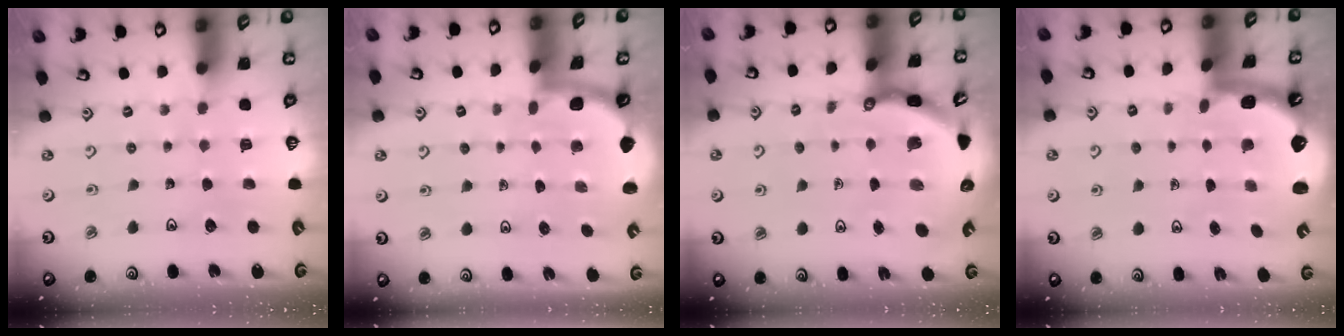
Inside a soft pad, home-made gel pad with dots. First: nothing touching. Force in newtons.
{"total": 1.9, "press": 1.9, "slide": 0.0}
{"total": 6.8, "press": 6.8, "slide": 0.7}
{"total": 1.9, "press": 1.8, "slide": 0.6}